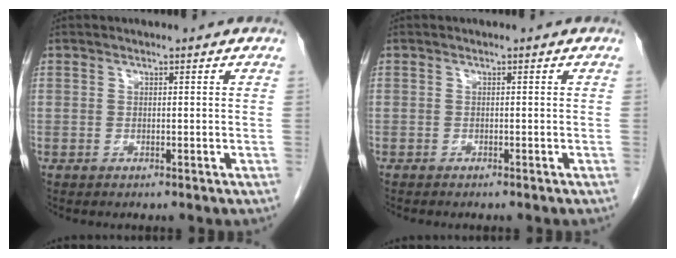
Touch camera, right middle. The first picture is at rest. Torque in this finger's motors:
{"motor_torque": [1.11, -0.97, 0.05, 0.02]}